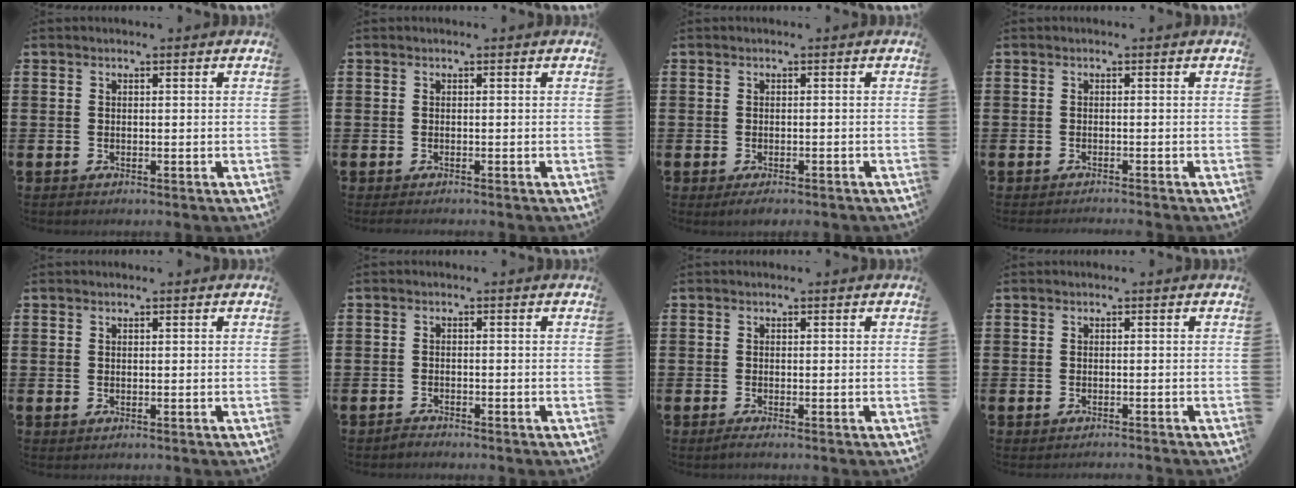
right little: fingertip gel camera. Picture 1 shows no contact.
{"total": 0.7, "force": [-0.7, 0.0, 0.2], "torque": [-0.004, -0.004, -0.014]}
{"total": 1.3, "force": [-1.1, 0.1, 0.6], "torque": [-0.011, 0.000, -0.021]}
{"total": 0.9, "force": [-0.9, -0.2, 0.0], "torque": [0.001, 0.000, -0.019]}
{"total": 0.0}
{"total": 0.8, "force": [-0.8, -0.1, -0.1], "torque": [0.001, 0.003, -0.016]}
{"total": 0.7, "force": [-0.5, 0.0, 0.5], "torque": [-0.008, -0.003, -0.010]}
{"total": 0.7, "force": [-0.7, -0.2, 0.0], "torque": [0.001, 0.000, -0.014]}